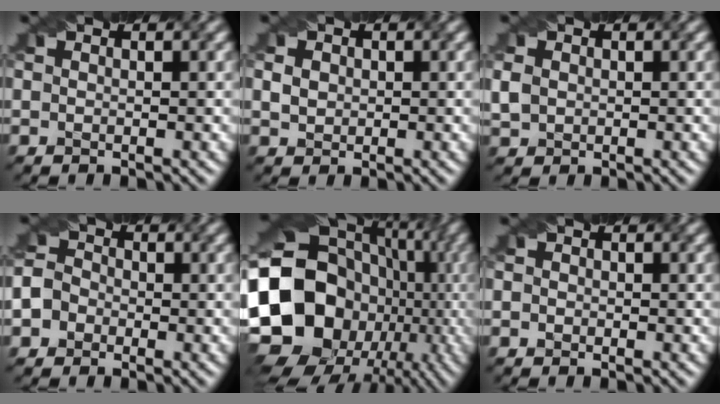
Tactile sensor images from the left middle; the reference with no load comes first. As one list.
[{"total": 1.6, "force": [0.2, 1.3, 0.8], "torque": [-0.016, 0.001, 0.005]}, {"total": 1.9, "force": [0.0, 1.6, 1.0], "torque": [-0.029, 0.005, 0.001]}, {"total": 4.1, "force": [-1.3, 3.5, 1.7], "torque": [-0.021, 0.016, -0.037]}, {"total": 20.2, "force": [-3.6, 16.5, 11.1], "torque": [-0.203, -0.005, -0.073]}, {"total": 1.2, "force": [0.0, 1.1, 0.6], "torque": [-0.003, 0.009, -0.015]}]